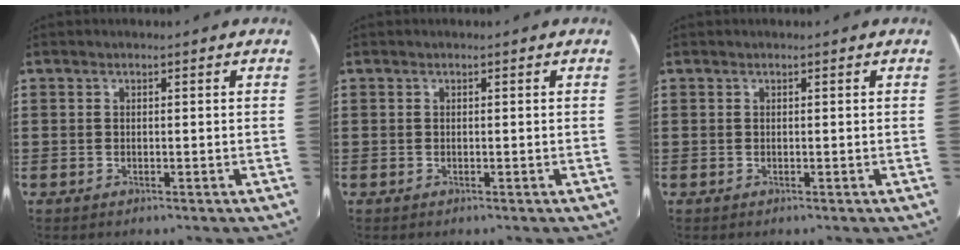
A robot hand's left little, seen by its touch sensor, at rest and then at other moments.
{"total": 0.0}
{"total": 0.0}